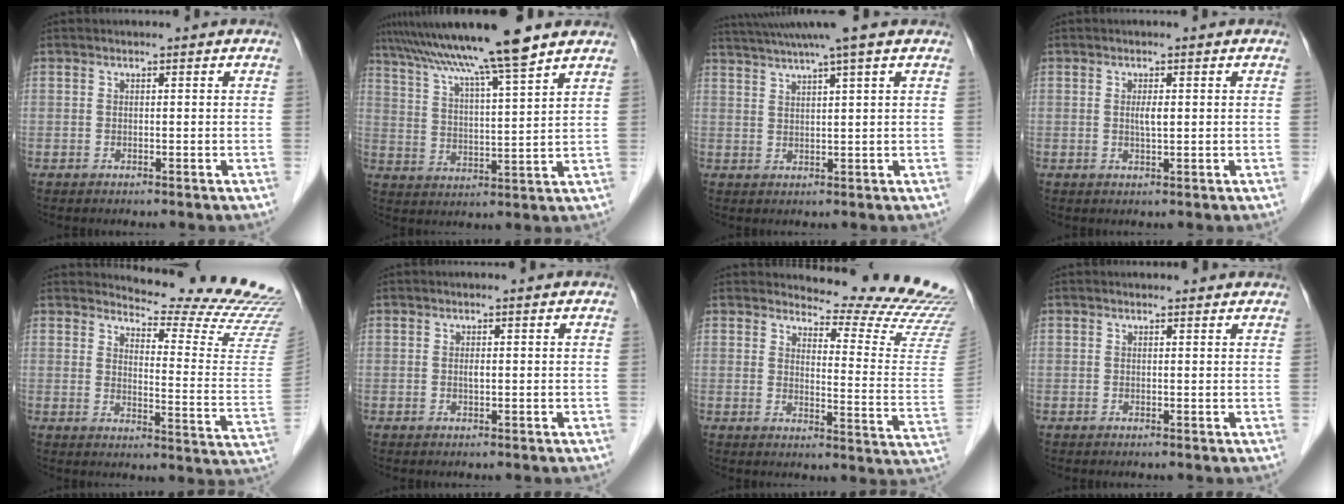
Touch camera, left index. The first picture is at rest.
{"total": 14.7, "force": [11.9, -1.1, 8.6], "torque": [-0.149, 0.017, 0.189]}
{"total": 8.1, "force": [6.5, -2.0, 4.4], "torque": [-0.072, 0.021, 0.097]}
{"total": 1.7, "force": [0.2, 0.2, 1.6], "torque": [-0.031, -0.002, 0.003]}
{"total": 17.9, "force": [17.7, -0.7, 3.1], "torque": [-0.041, -0.152, 0.191]}
{"total": 0.6, "force": [0.0, 0.1, 0.6], "torque": [-0.013, -0.003, 0.000]}
{"total": 16.9, "force": [16.8, -0.2, 2.3], "torque": [-0.021, -0.150, 0.173]}
{"total": 2.4, "force": [2.3, 0.6, 0.4], "torque": [-0.010, 0.007, 0.020]}